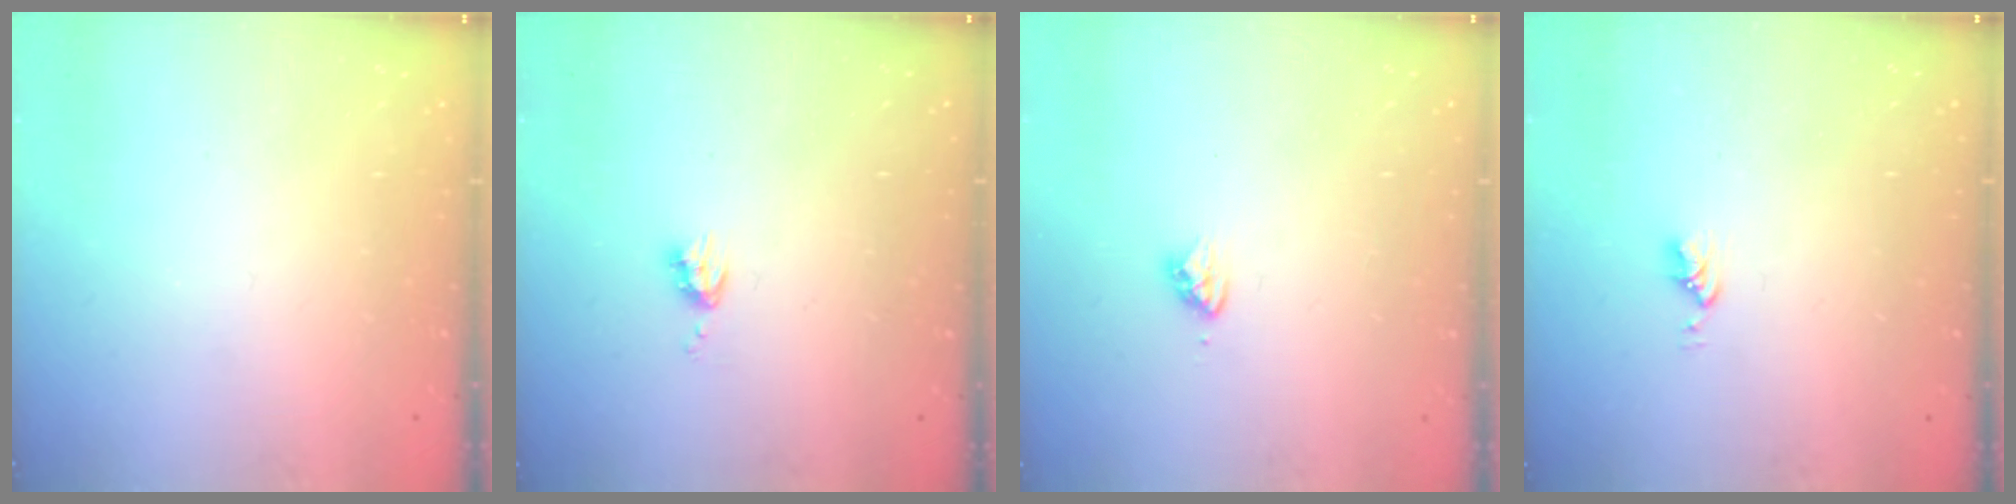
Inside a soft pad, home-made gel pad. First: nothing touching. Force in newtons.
{"total": 5.4, "press": 5.3, "slide": 0.7}
{"total": 3.3, "press": 3.3, "slide": 0.2}
{"total": 3.0, "press": 3.0, "slide": 0.4}